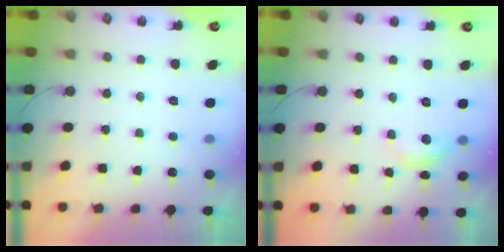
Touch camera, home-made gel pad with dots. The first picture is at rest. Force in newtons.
{"total": 5.7, "press": 5.6, "slide": 0.5}